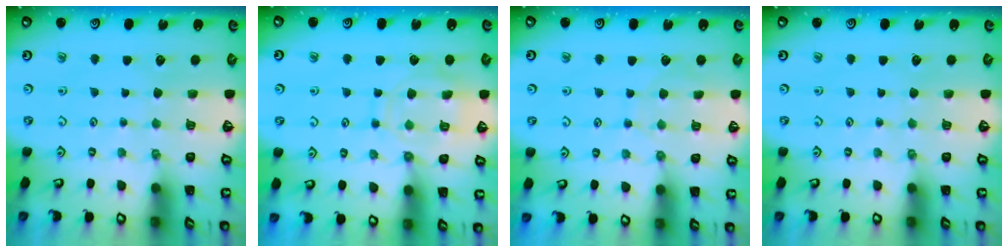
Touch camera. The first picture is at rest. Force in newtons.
{"total": 12.4, "press": 12.3, "slide": 1.1}
{"total": 6.0, "press": 6.0, "slide": 0.5}
{"total": 0.0}